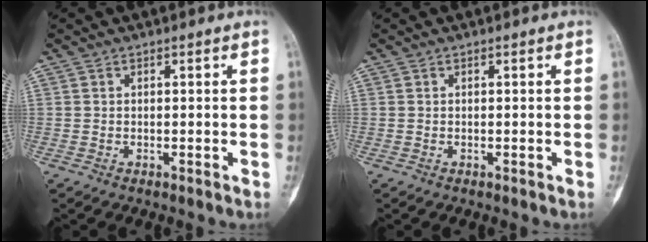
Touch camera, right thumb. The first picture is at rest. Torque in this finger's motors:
{"motor_torque": [0.00, 0.00, 0.04, -0.08, 0.00]}